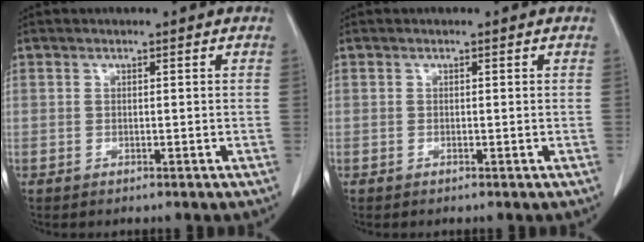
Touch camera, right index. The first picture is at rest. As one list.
[{"total": 0.0}]